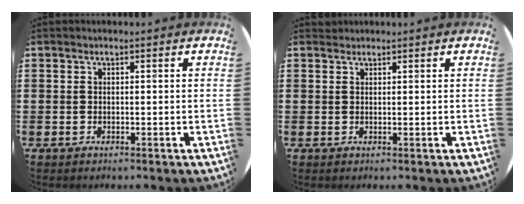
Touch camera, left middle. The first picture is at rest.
{"total": 0.7, "force": [0.7, 0.2, -0.2], "torque": [0.004, 0.004, 0.013]}